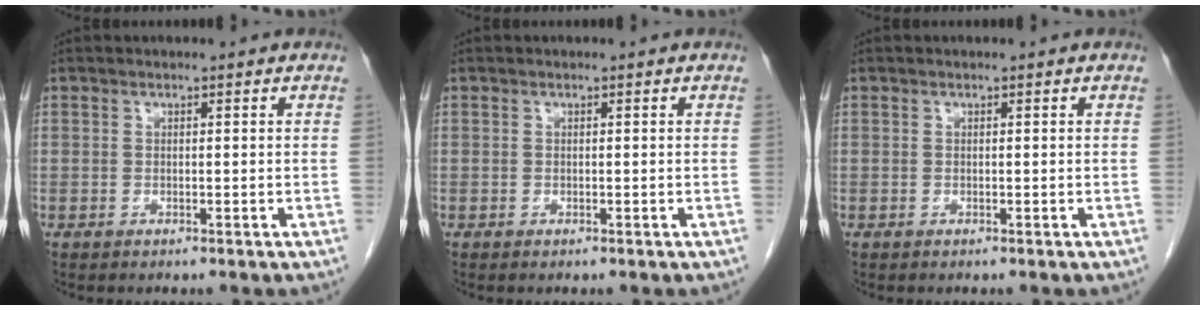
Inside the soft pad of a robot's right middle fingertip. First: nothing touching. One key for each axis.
{"total": 0.0}
{"total": 0.0}